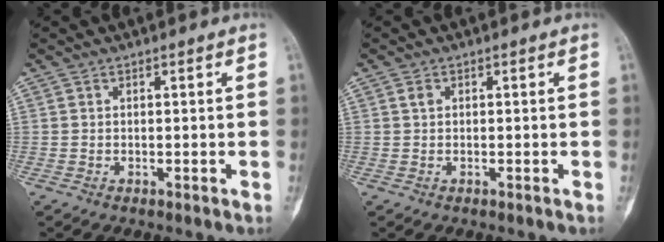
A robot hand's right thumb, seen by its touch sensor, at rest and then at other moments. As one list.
[{"total": 0.9, "force": [0.1, 0.7, 0.6], "torque": [-0.008, 0.002, 0.001]}]